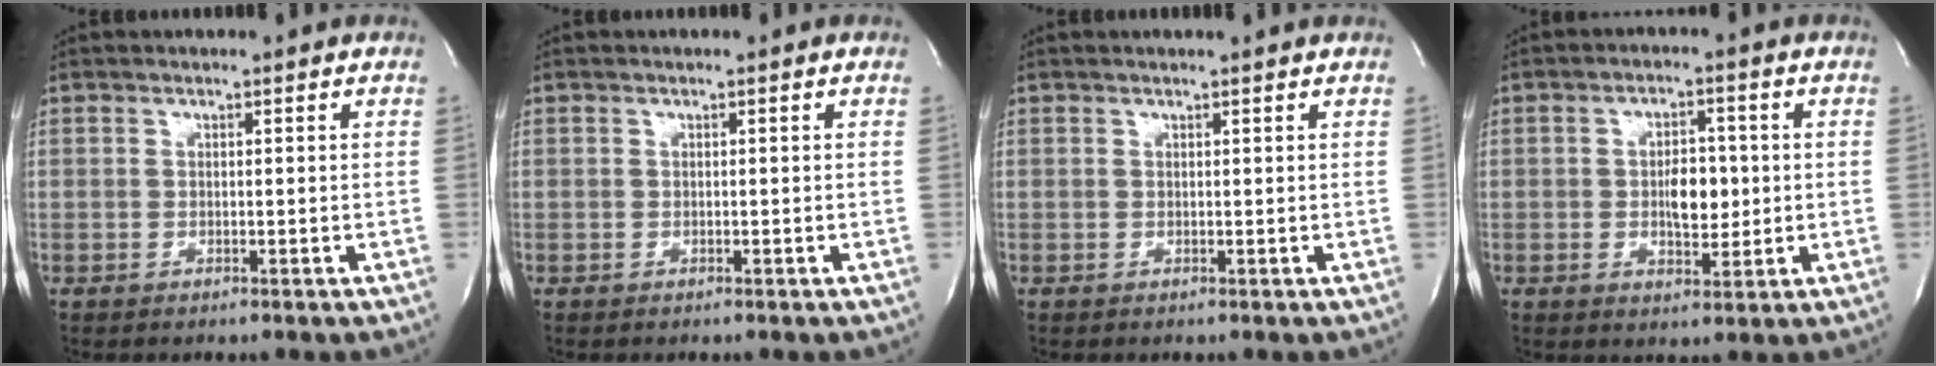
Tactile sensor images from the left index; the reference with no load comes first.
{"total": 0.0}
{"total": 1.8, "force": [1.7, -0.3, 0.4], "torque": [-0.010, 0.003, 0.019]}
{"total": 5.4, "force": [-0.1, 2.7, 4.7], "torque": [-0.074, 0.003, 0.003]}